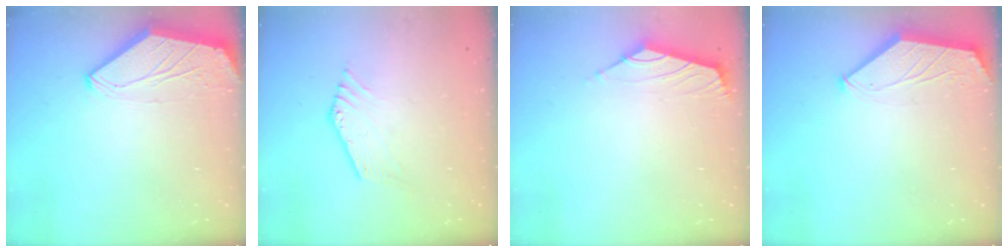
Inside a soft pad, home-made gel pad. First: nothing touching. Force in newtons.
{"total": 1.1, "press": 1.1, "slide": 0.1}
{"total": 1.6, "press": 1.4, "slide": 0.6}
{"total": 1.6, "press": 1.6, "slide": 0.4}